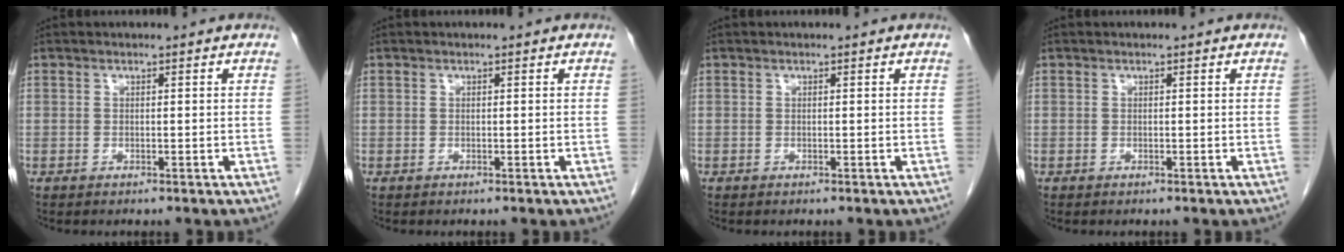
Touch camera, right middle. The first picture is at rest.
{"total": 0.0}
{"total": 0.0}
{"total": 0.0}